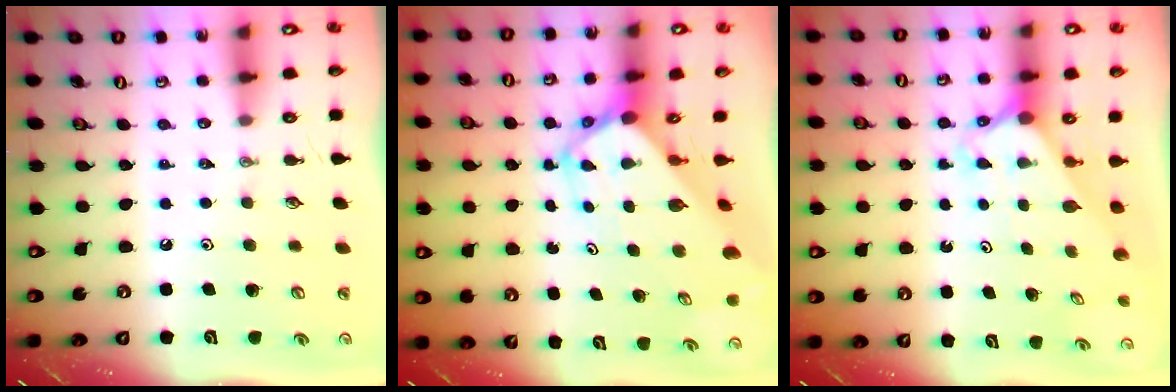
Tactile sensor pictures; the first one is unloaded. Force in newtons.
{"total": 4.7, "press": 4.7, "slide": 0.4}
{"total": 2.4, "press": 2.4, "slide": 0.2}